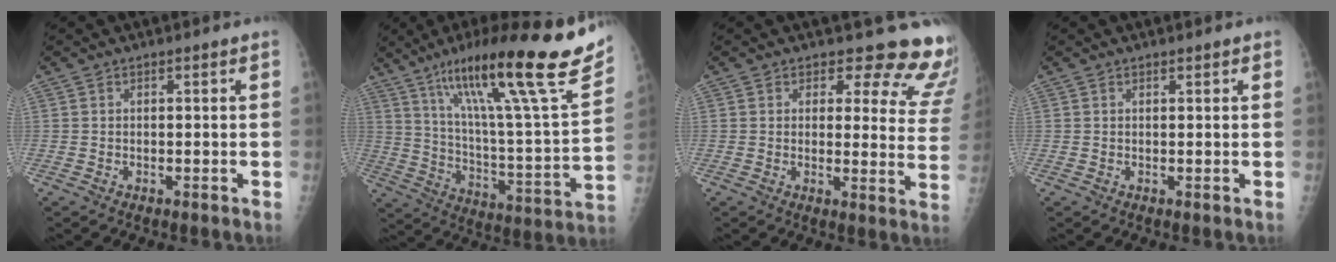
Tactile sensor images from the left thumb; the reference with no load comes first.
{"total": 30.5, "force": [18.5, 4.3, 23.8], "torque": [-0.356, -0.044, 0.297]}
{"total": 14.6, "force": [12.7, 5.8, 4.4], "torque": [0.014, -0.098, 0.111]}
{"total": 0.7, "force": [0.5, 0.3, 0.5], "torque": [-0.005, -0.001, 0.006]}